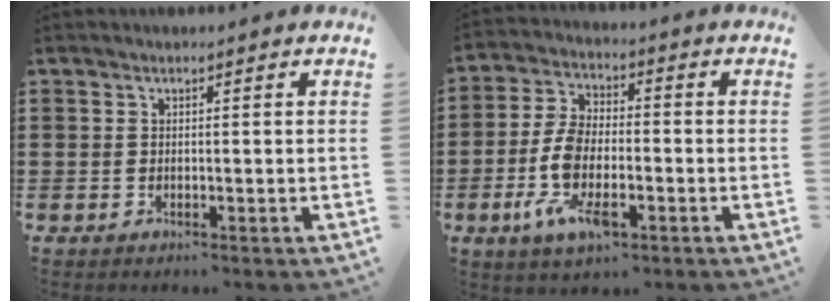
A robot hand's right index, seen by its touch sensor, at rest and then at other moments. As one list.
[{"total": 9.1, "force": [-3.0, 4.5, 7.3], "torque": [-0.172, -0.005, -0.059]}]